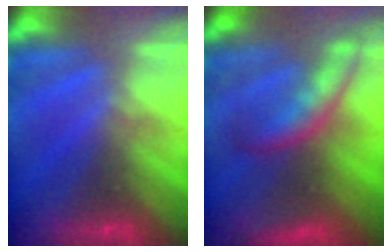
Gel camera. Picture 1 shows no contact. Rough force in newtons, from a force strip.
{"total": 6.9}